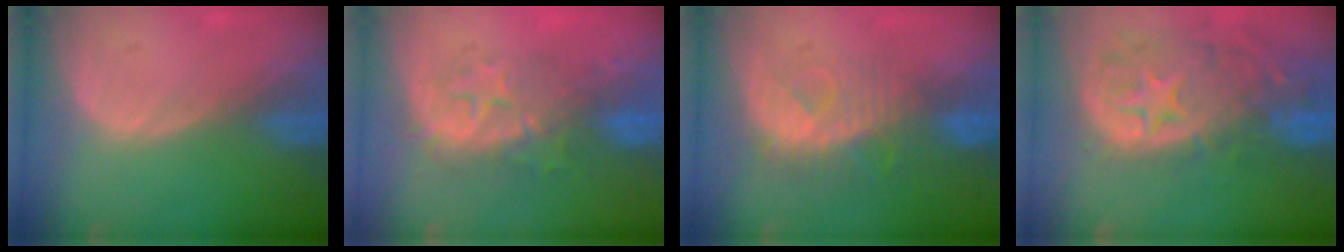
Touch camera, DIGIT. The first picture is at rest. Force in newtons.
{"total": 7.9, "press": 7.7, "slide": 1.7}
{"total": 8.1, "press": 7.6, "slide": 2.8}
{"total": 13.7, "press": 11.3, "slide": 7.8}